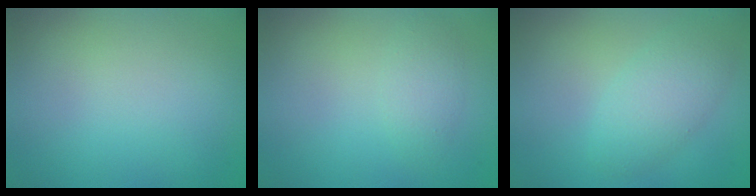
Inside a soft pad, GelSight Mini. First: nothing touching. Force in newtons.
{"total": 1.8, "press": 1.8, "slide": 0.2}
{"total": 3.6, "press": 3.6, "slide": 0.1}